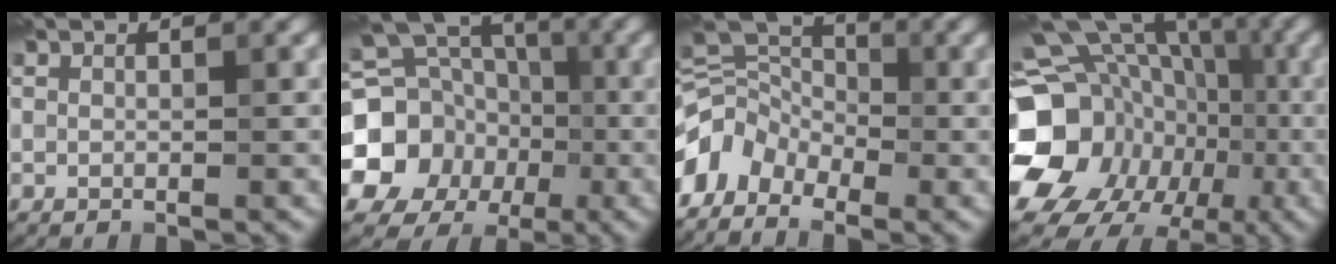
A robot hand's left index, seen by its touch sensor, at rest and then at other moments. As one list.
[{"total": 18.8, "force": [-2.3, 17.4, 6.8], "torque": [-0.174, 0.001, -0.076]}, {"total": 5.0, "force": [-3.6, 2.9, 1.8], "torque": [-0.029, 0.009, -0.089]}, {"total": 20.9, "force": [-4.8, 17.4, 10.5], "torque": [-0.176, -0.009, -0.104]}]